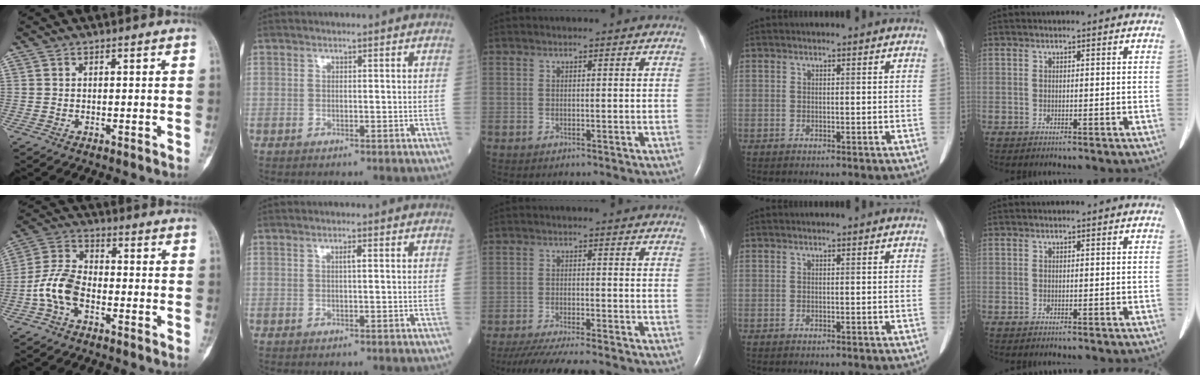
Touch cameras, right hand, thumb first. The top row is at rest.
{"thumb": {"total": 8.7, "force": [-3.1, 5.0, 6.3], "torque": [-0.129, 0.030, -0.069]}, "index": {"total": 1.1, "force": [0.3, 0.1, 1.1], "torque": [-0.020, 0.003, 0.004]}, "middle": {"total": 11.9, "force": [-10.3, 0.2, 5.8], "torque": [-0.079, -0.027, -0.158]}}